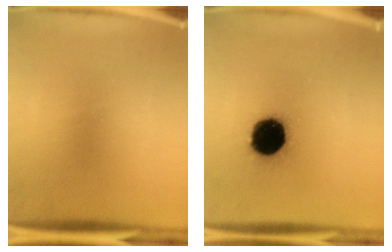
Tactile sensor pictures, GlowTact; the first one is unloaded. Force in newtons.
{"total": 18.6}